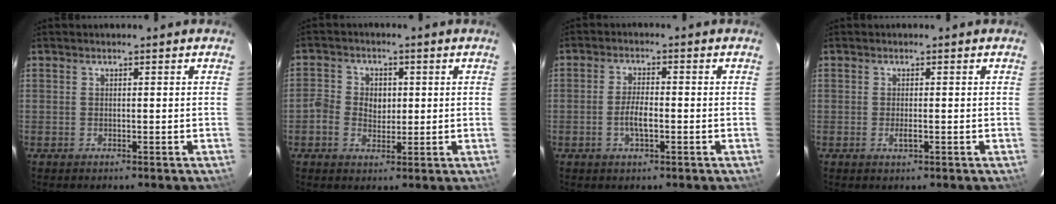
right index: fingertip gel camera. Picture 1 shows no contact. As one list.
[{"total": 4.7, "force": [-0.4, 4.1, 2.2], "torque": [-0.051, 0.013, -0.013]}, {"total": 3.9, "force": [-1.3, 1.2, 3.5], "torque": [-0.070, -0.001, -0.023]}, {"total": 1.4, "force": [-0.5, 0.4, 1.3], "torque": [-0.023, -0.004, -0.008]}]